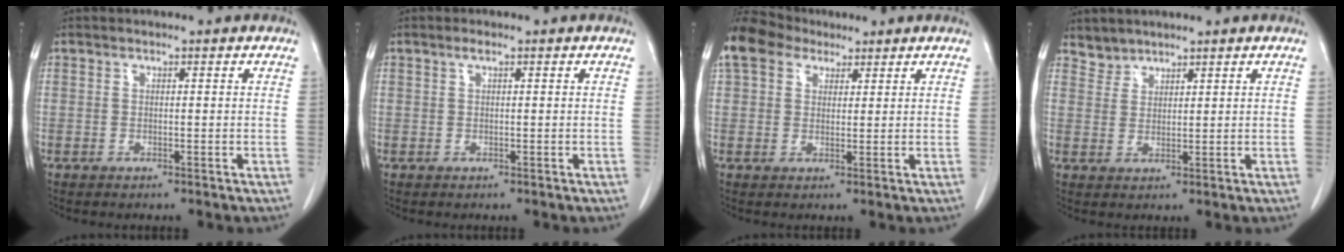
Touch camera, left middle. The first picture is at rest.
{"total": 0.7, "force": [0.4, 0.1, 0.6], "torque": [-0.012, 0.003, 0.006]}
{"total": 7.0, "force": [4.8, 4.3, 2.6], "torque": [-0.066, 0.038, 0.096]}
{"total": 2.3, "force": [2.1, 0.8, -0.5], "torque": [0.014, 0.005, 0.040]}